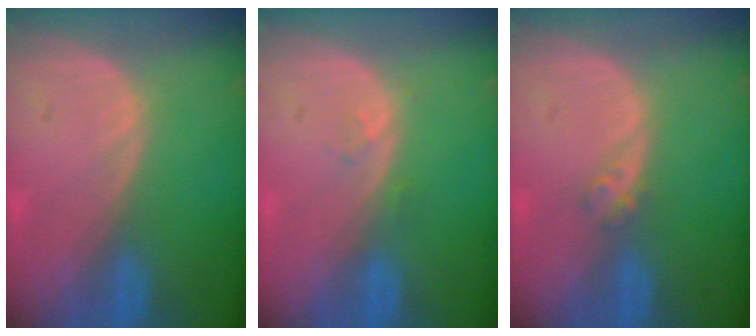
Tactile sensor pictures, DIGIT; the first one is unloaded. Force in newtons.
{"total": 1.1, "press": 1.0, "slide": 0.1}
{"total": 1.6, "press": 1.4, "slide": 0.8}